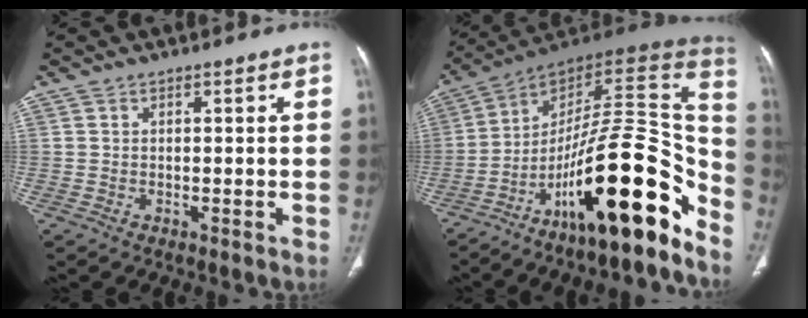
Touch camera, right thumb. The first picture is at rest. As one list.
[{"total": 27.7, "force": [-14.8, 7.3, 22.2], "torque": [-0.281, 0.100, -0.232]}]